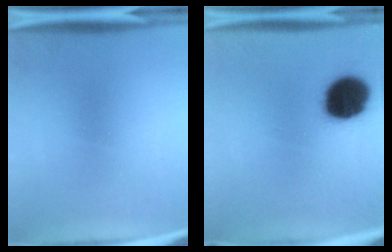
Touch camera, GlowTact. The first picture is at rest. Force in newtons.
{"total": 15.9}